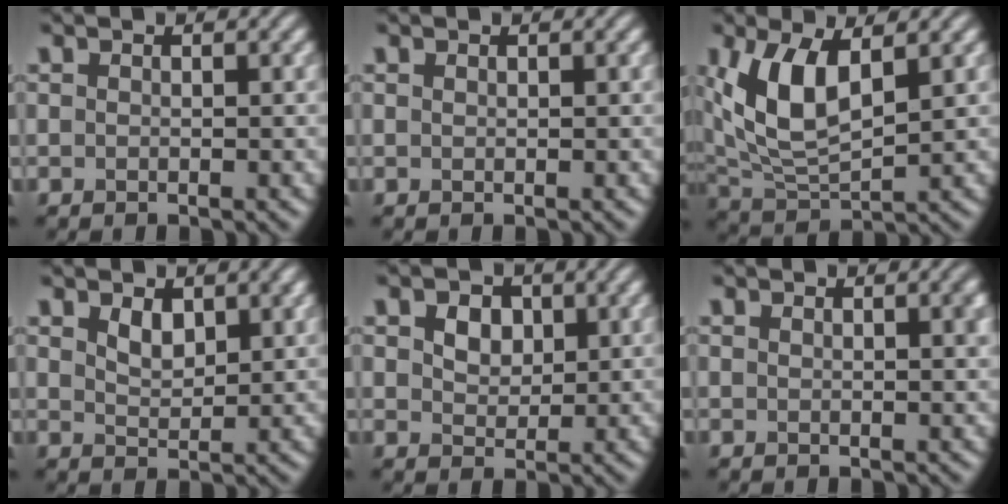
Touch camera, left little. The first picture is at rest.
{"total": 0.0}
{"total": 7.4, "force": [2.2, 3.5, 6.1], "torque": [-0.142, 0.000, 0.045]}
{"total": 2.1, "force": [1.3, 1.1, 1.3], "torque": [-0.027, -0.004, 0.028]}
{"total": 2.9, "force": [1.2, 2.0, 1.7], "torque": [-0.034, 0.002, 0.010]}
{"total": 1.3, "force": [0.6, 0.3, 1.1], "torque": [-0.013, 0.001, 0.010]}